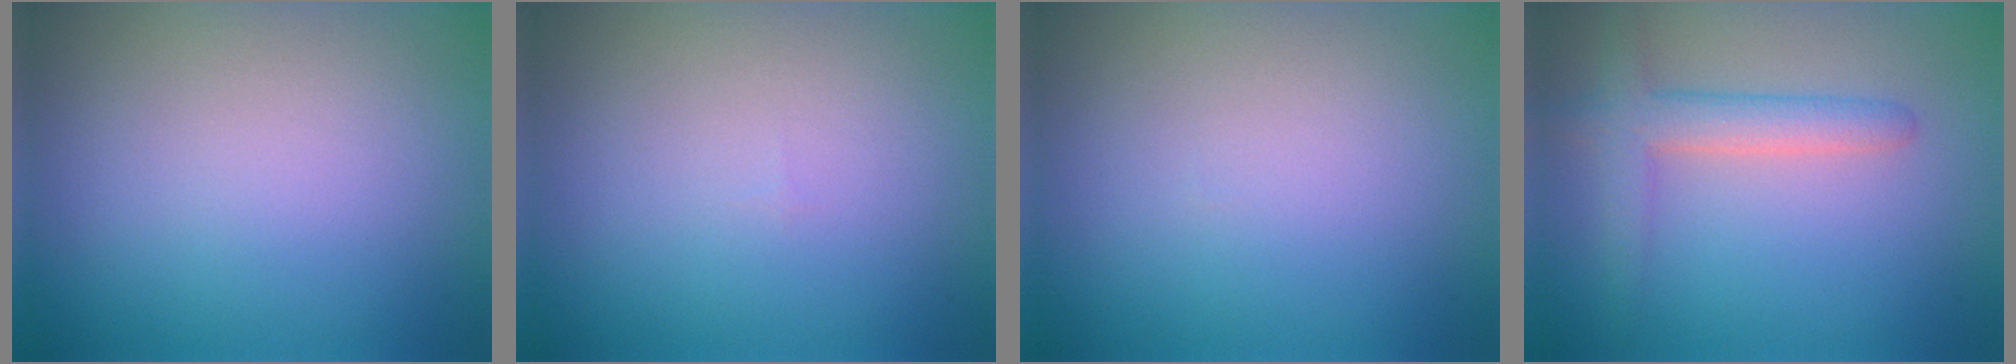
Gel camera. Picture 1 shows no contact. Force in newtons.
{"total": 0.0}
{"total": 0.0}
{"total": 3.3, "press": 3.3, "slide": 0.2}